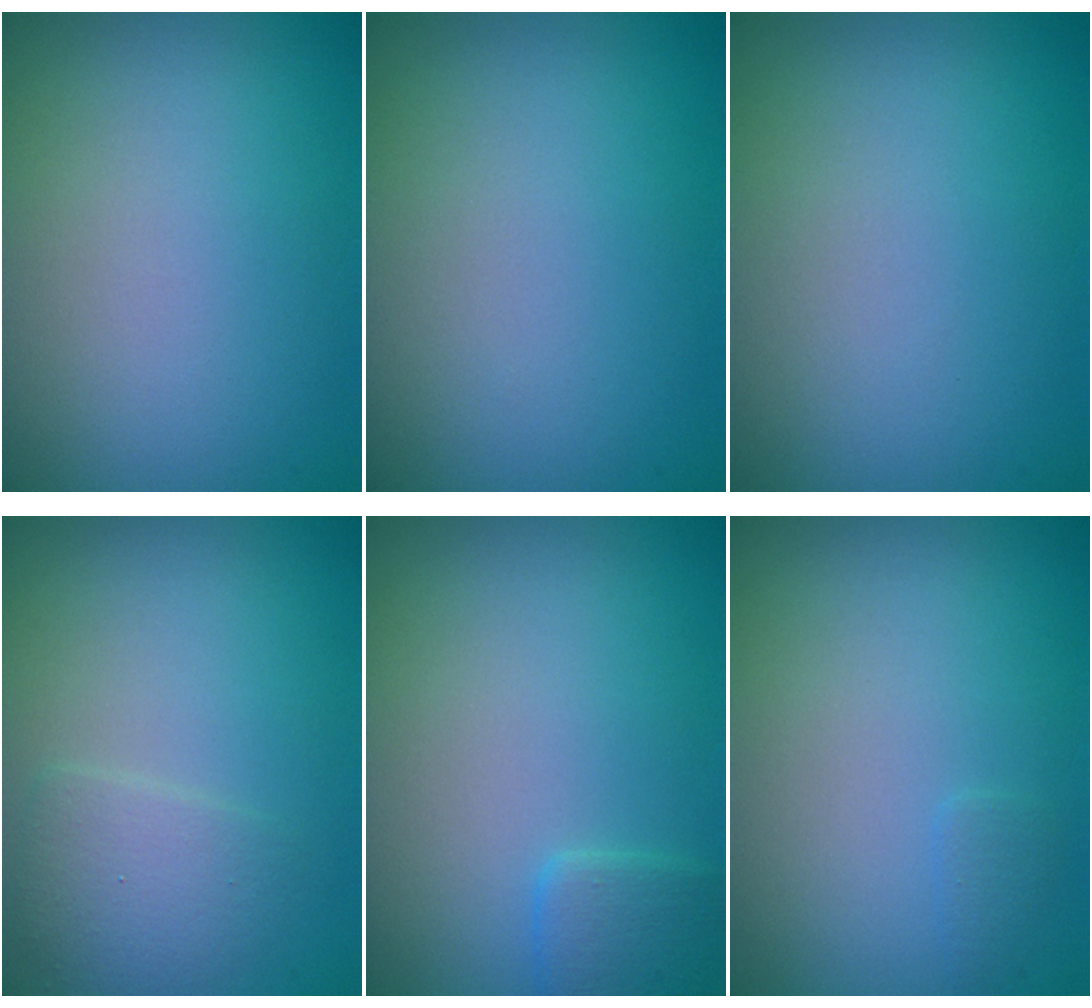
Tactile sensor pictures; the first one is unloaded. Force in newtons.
{"total": 0.0}
{"total": 0.0}
{"total": 2.0, "press": 2.0, "slide": 0.1}
{"total": 1.8, "press": 1.8, "slide": 0.1}
{"total": 0.6, "press": 0.6, "slide": 0.0}